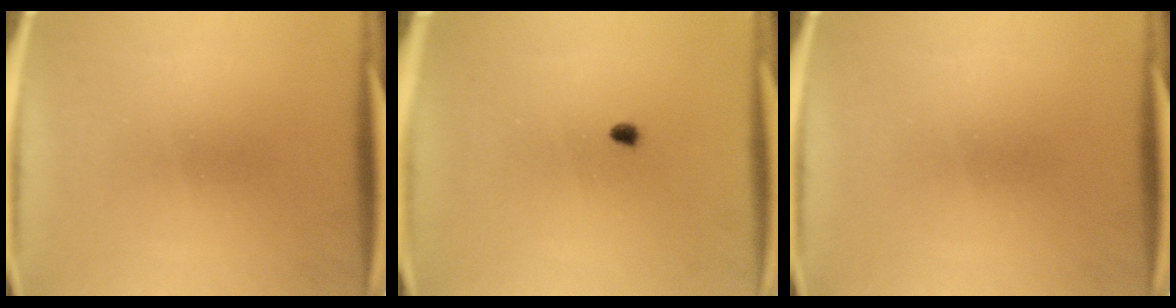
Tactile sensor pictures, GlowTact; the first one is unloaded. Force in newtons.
{"total": 1.3}
{"total": 0.0}